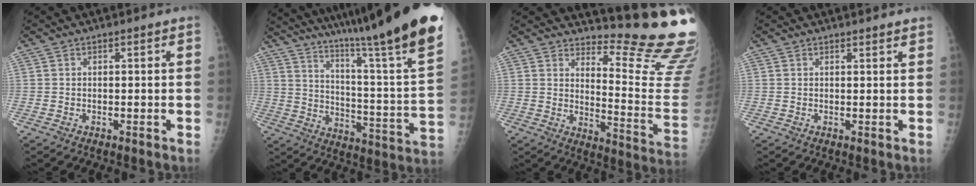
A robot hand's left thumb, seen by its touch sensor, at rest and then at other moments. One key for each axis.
{"total": 33.8, "fx": 26.0, "fy": 1.9, "fz": 21.5, "tx": -0.285, "ty": -0.139, "tz": 0.360}
{"total": 18.3, "fx": 16.6, "fy": 1.7, "fz": 7.5, "tx": -0.071, "ty": -0.212, "tz": 0.203}
{"total": 1.7, "fx": 1.6, "fy": 0.1, "fz": 0.4, "tx": -0.003, "ty": -0.007, "tz": 0.018}